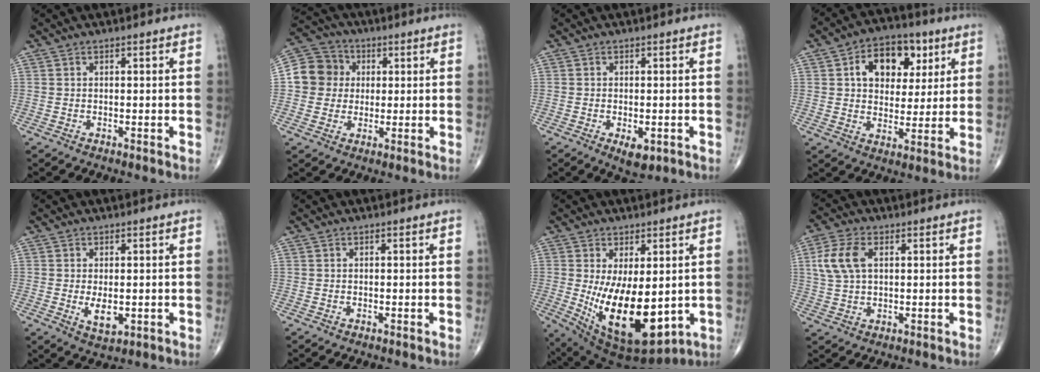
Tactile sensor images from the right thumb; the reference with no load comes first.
{"total": 9.3, "force": [0.9, 8.8, 2.8], "torque": [-0.030, 0.015, 0.005]}
{"total": 3.8, "force": [-1.4, 1.8, 3.1], "torque": [-0.042, -0.005, -0.016]}
{"total": 13.0, "force": [4.5, 9.0, 8.3], "torque": [-0.079, -0.002, 0.068]}
{"total": 4.0, "force": [-0.5, 2.0, 3.4], "torque": [-0.051, -0.009, -0.002]}
{"total": 0.0}
{"total": 16.4, "force": [-1.3, 7.8, 14.4], "torque": [-0.234, -0.028, 0.008]}
{"total": 7.7, "force": [2.0, 4.4, 5.9], "torque": [-0.135, 0.008, 0.041]}